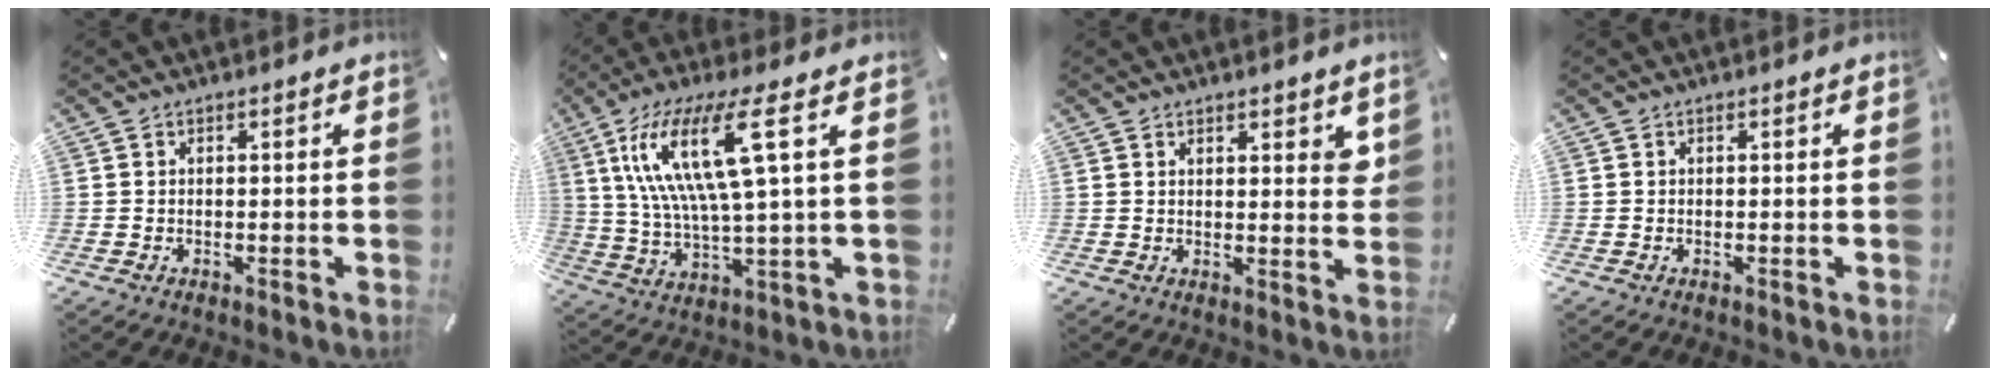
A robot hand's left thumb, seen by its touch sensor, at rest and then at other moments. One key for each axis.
{"total": 17.4, "fx": 5.9, "fy": 3.7, "fz": 16.0, "tx": -0.341, "ty": -0.004, "tz": 0.086}
{"total": 3.8, "fx": 2.9, "fy": 1.5, "fz": 2.0, "tx": -0.020, "ty": -0.021, "tz": 0.048}
{"total": 0.0}